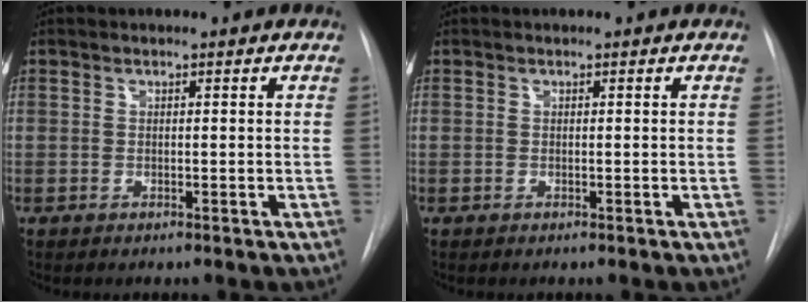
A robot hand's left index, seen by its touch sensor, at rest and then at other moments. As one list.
[{"total": 0.0}]